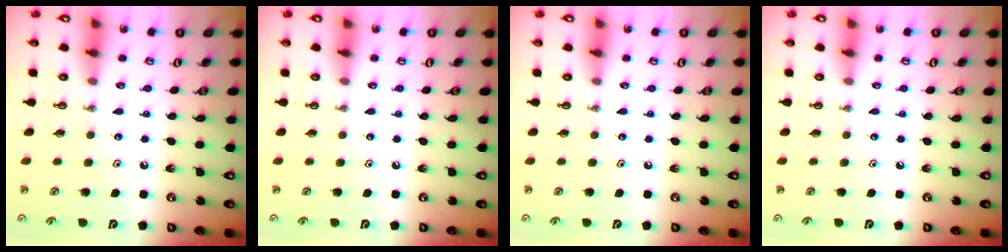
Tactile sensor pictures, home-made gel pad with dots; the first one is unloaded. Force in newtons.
{"total": 0.0}
{"total": 0.0}
{"total": 0.0}